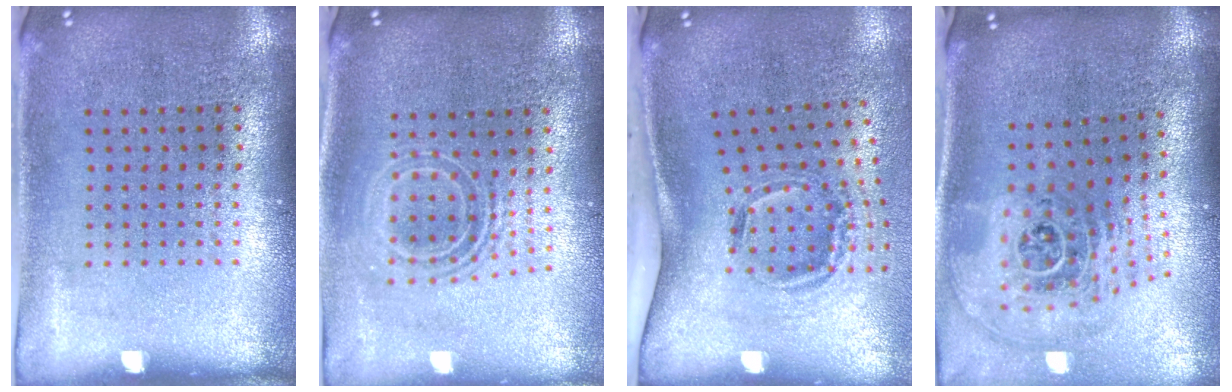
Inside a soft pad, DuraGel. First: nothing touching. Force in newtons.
{"total": 1.7, "press": 1.3, "slide": 1.1}
{"total": 2.1, "press": 1.3, "slide": 1.6}
{"total": 2.8, "press": 1.8, "slide": 2.1}